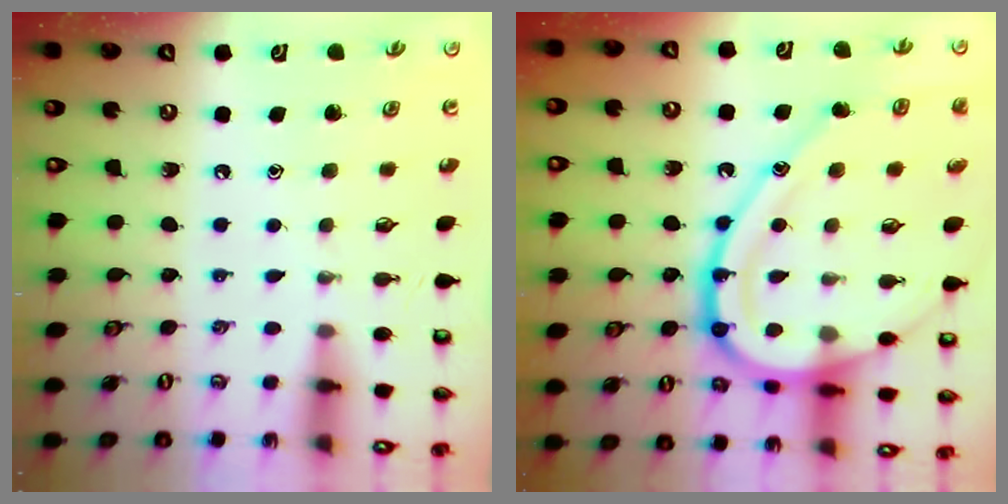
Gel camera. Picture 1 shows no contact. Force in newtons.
{"total": 21.7, "press": 21.6, "slide": 1.7}